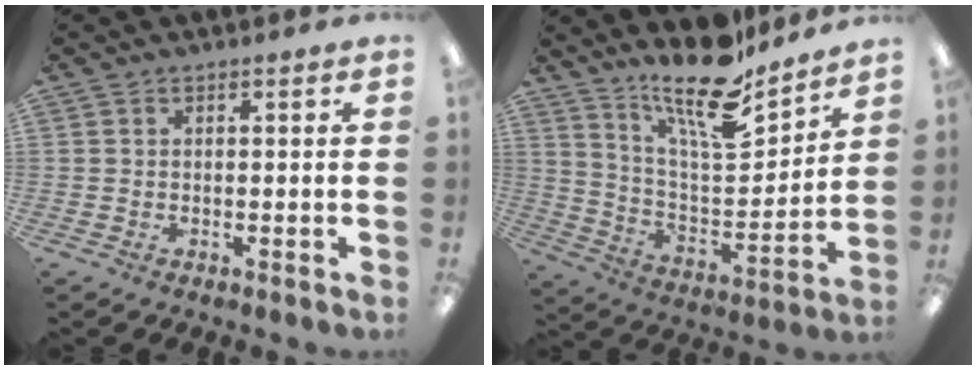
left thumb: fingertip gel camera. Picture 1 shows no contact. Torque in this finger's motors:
{"motor_torque": [0.28, 0.16, 1.45, -1.32, 0.26]}